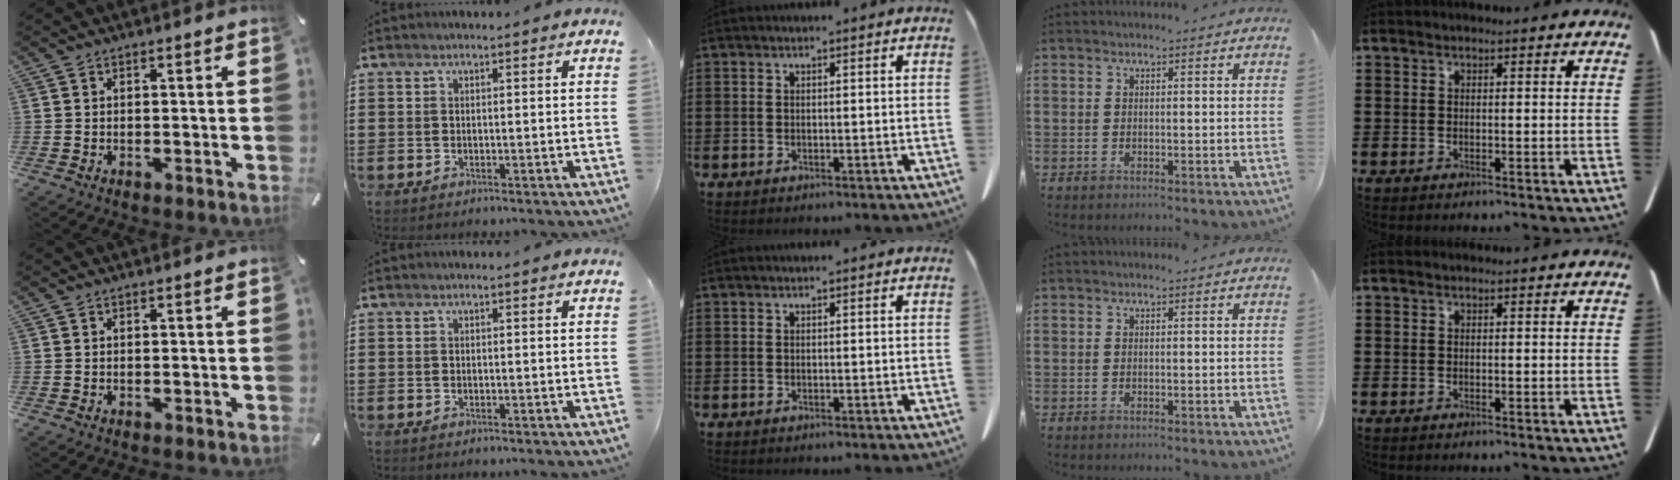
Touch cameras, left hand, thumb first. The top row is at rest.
{}